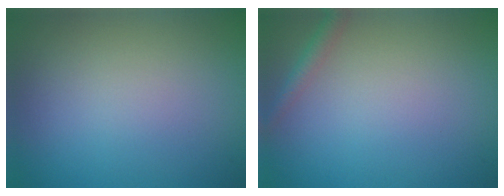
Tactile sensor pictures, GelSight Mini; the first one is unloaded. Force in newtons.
{"total": 1.4, "press": 1.4, "slide": 0.1}